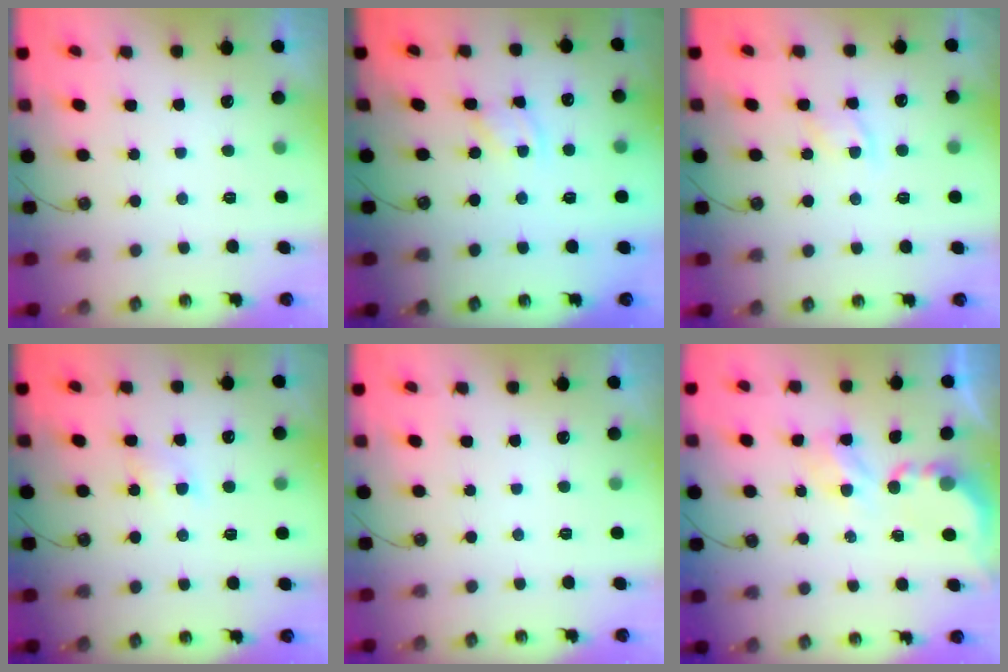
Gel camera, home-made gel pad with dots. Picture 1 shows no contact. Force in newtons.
{"total": 2.4, "press": 2.4, "slide": 0.2}
{"total": 6.5, "press": 6.5, "slide": 0.8}
{"total": 4.8, "press": 4.8, "slide": 0.6}
{"total": 0.0}
{"total": 4.0, "press": 4.0, "slide": 0.1}